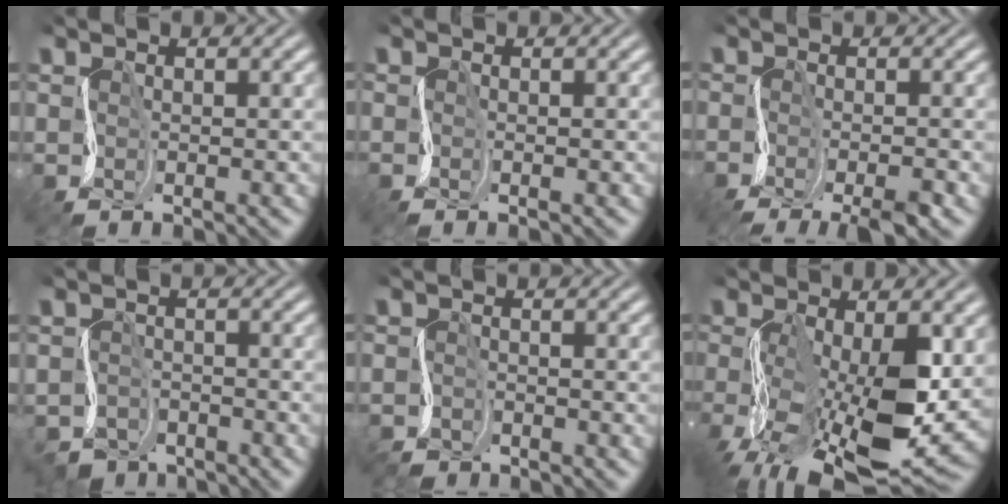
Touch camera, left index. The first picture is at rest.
{"total": 0.7, "force": [-0.6, -0.3, 0.1], "torque": [-0.007, -0.003, -0.018]}
{"total": 3.8, "force": [-2.8, 0.3, 2.5], "torque": [-0.039, -0.002, -0.056]}
{"total": 3.2, "force": [-3.0, 1.2, 0.2], "torque": [-0.003, -0.003, -0.063]}
{"total": 2.0, "force": [-1.9, 0.4, -0.1], "torque": [-0.004, 0.000, -0.043]}
{"total": 12.9, "force": [-3.3, 5.5, 11.2], "torque": [-0.212, -0.024, -0.052]}